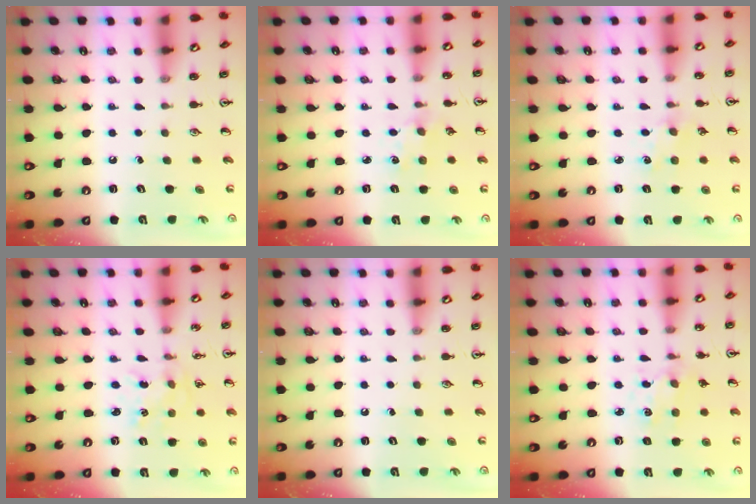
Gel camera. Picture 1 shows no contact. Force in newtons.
{"total": 2.9, "press": 2.9, "slide": 0.4}
{"total": 2.4, "press": 2.4, "slide": 0.3}
{"total": 1.5, "press": 1.4, "slide": 0.4}
{"total": 0.0}
{"total": 1.3, "press": 1.3, "slide": 0.1}